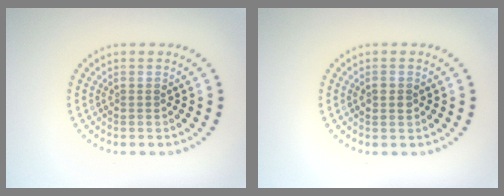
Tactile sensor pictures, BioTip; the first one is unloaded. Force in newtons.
{"total": 1.7, "press": 1.6, "slide": 0.2}